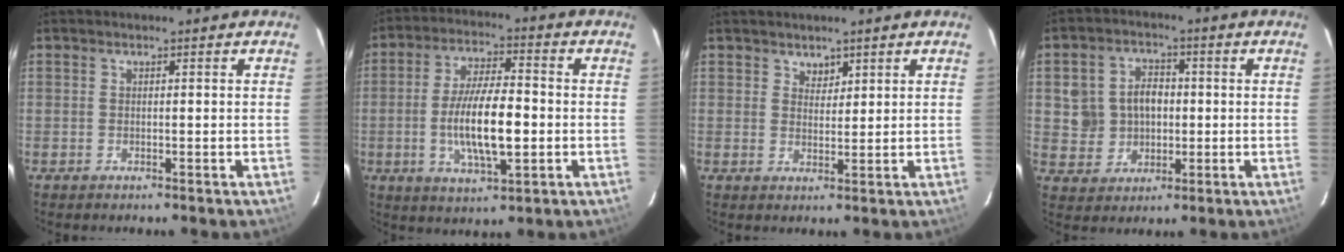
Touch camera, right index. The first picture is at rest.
{"total": 12.4, "force": [-2.0, 3.8, 11.6], "torque": [-0.220, -0.007, -0.033]}
{"total": 2.2, "force": [1.7, 1.4, 0.5], "torque": [-0.002, 0.001, 0.029]}
{"total": 8.3, "force": [0.5, 7.5, 3.5], "torque": [-0.087, 0.024, 0.021]}